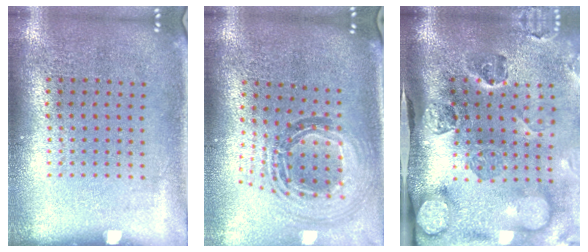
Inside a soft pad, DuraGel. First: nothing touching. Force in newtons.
{"total": 1.3, "press": 1.2, "slide": 0.6}
{"total": 5.1, "press": 3.6, "slide": 3.7}